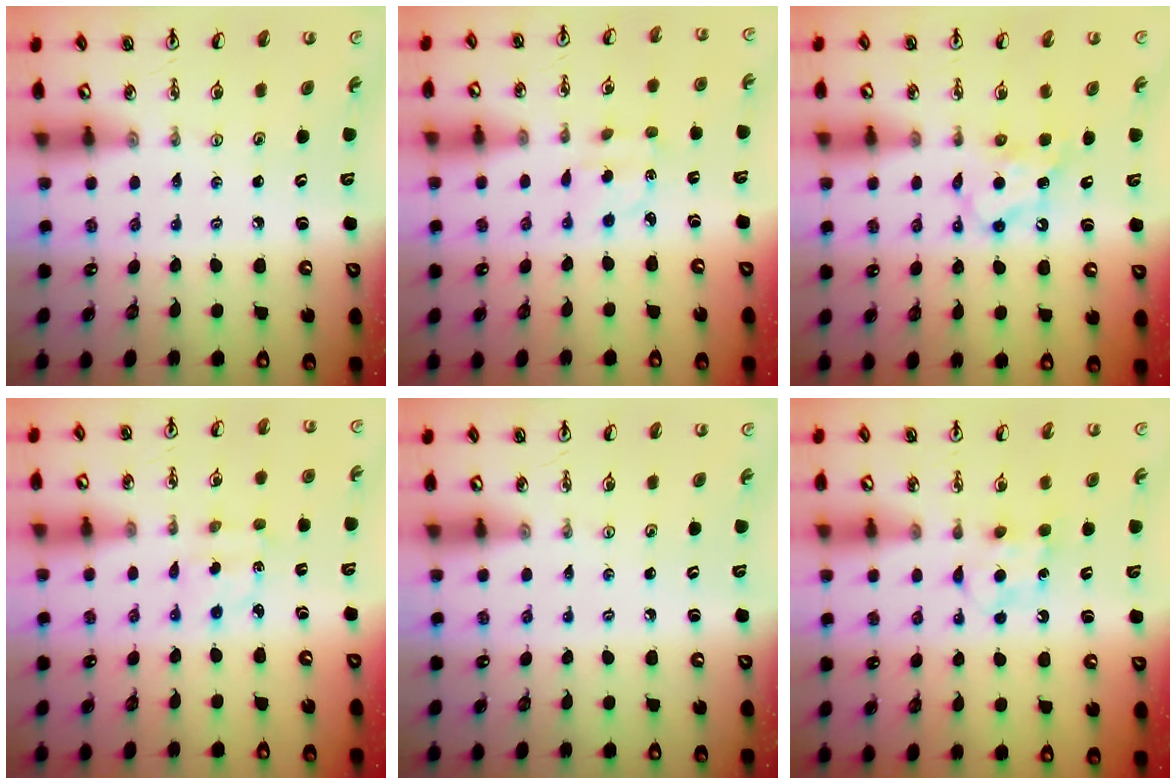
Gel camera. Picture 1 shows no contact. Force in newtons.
{"total": 2.5, "press": 2.4, "slide": 0.6}
{"total": 6.1, "press": 6.1, "slide": 0.2}
{"total": 2.1, "press": 2.1, "slide": 0.6}
{"total": 0.0}
{"total": 5.6, "press": 5.6, "slide": 0.8}